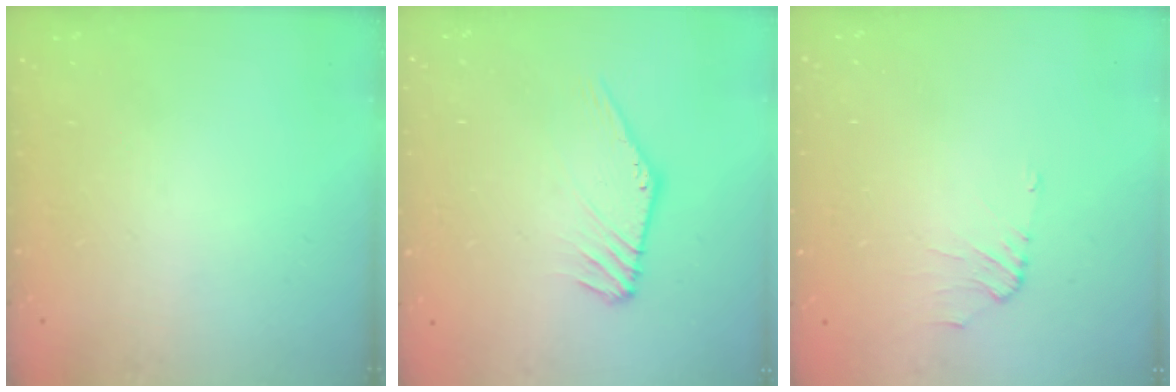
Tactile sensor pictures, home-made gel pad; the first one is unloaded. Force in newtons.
{"total": 3.6, "press": 3.6, "slide": 0.2}
{"total": 0.5, "press": 0.3, "slide": 0.4}